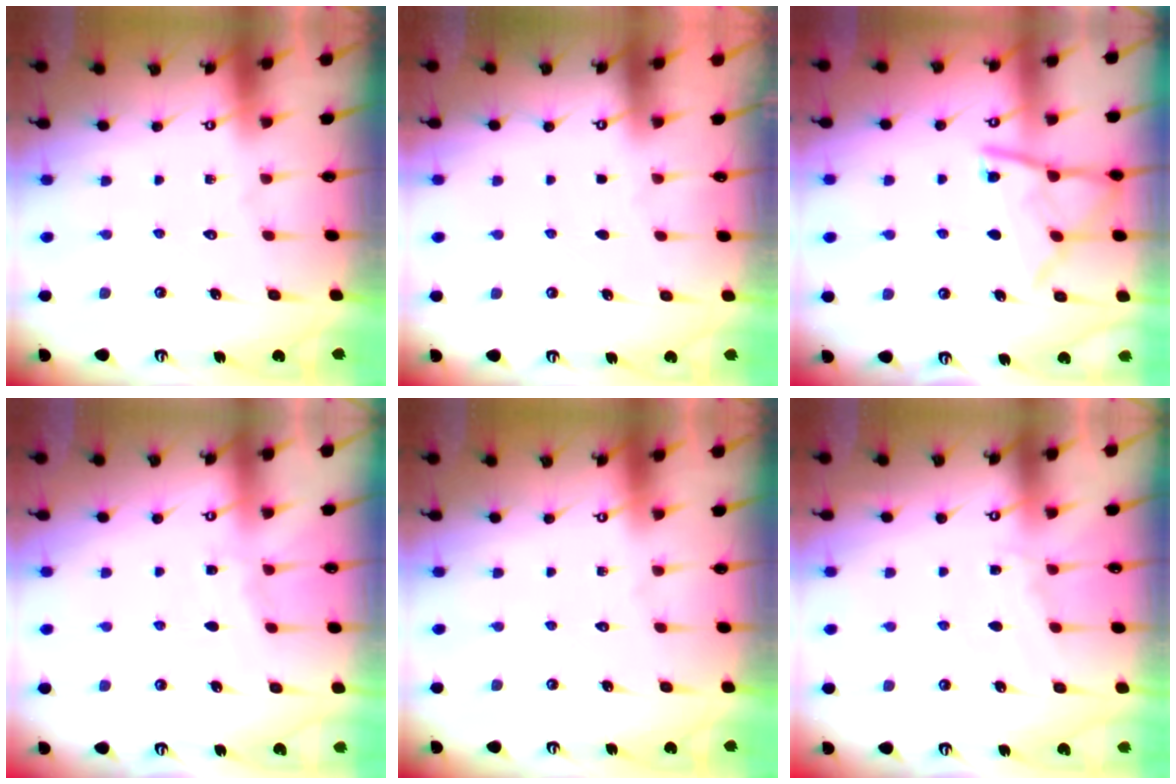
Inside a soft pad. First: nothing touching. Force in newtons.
{"total": 0.9, "press": 0.9, "slide": 0.1}
{"total": 12.3, "press": 12.2, "slide": 1.3}
{"total": 3.3, "press": 3.3, "slide": 0.5}
{"total": 0.0}
{"total": 2.9, "press": 2.9, "slide": 0.3}